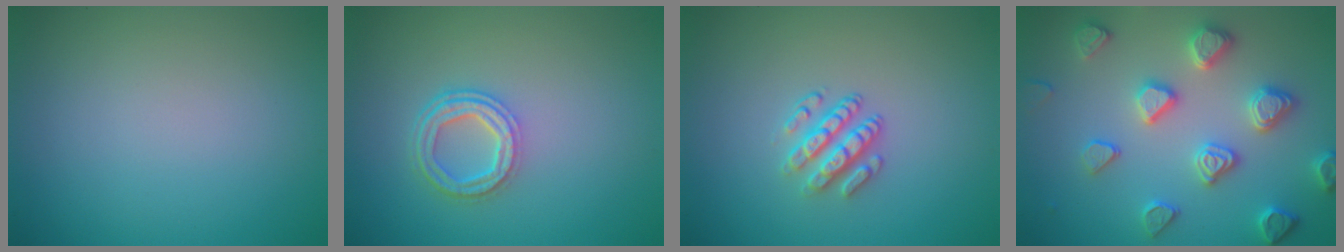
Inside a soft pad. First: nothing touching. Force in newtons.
{"total": 3.7, "press": 2.7, "slide": 2.5}
{"total": 2.9, "press": 2.5, "slide": 1.5}
{"total": 4.6, "press": 4.4, "slide": 1.3}